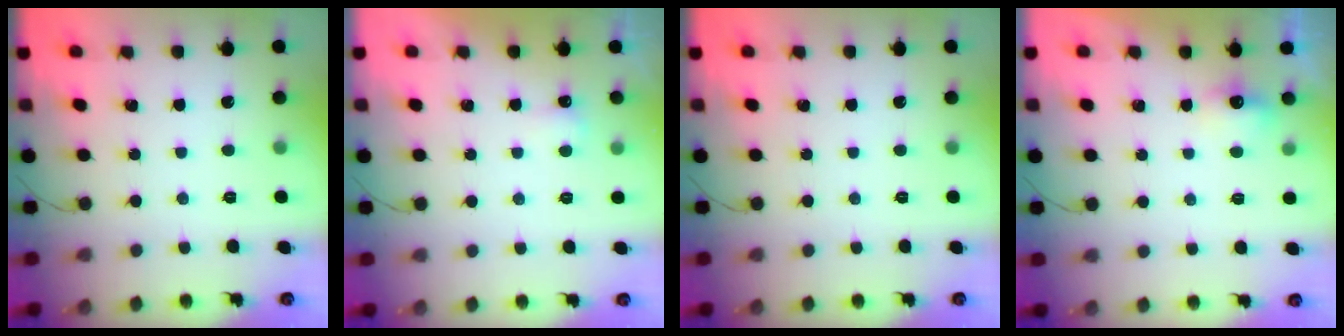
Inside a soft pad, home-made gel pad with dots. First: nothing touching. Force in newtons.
{"total": 3.4, "press": 2.4, "slide": 2.5}
{"total": 0.0}
{"total": 6.4, "press": 5.8, "slide": 2.6}